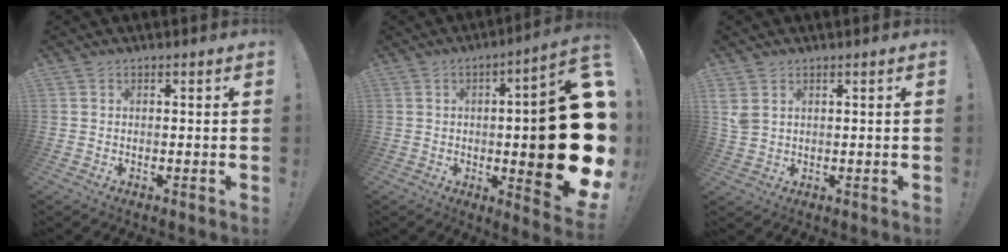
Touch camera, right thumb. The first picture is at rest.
{"total": 24.6, "force": [-1.1, 5.3, 24.0], "torque": [-0.333, -0.007, -0.007]}
{"total": 3.5, "force": [1.5, 2.3, 2.1], "torque": [-0.033, -0.002, 0.031]}